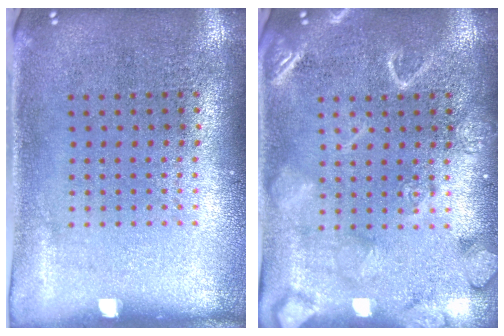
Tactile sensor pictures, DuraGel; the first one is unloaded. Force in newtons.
{"total": 3.6, "press": 3.6, "slide": 0.5}